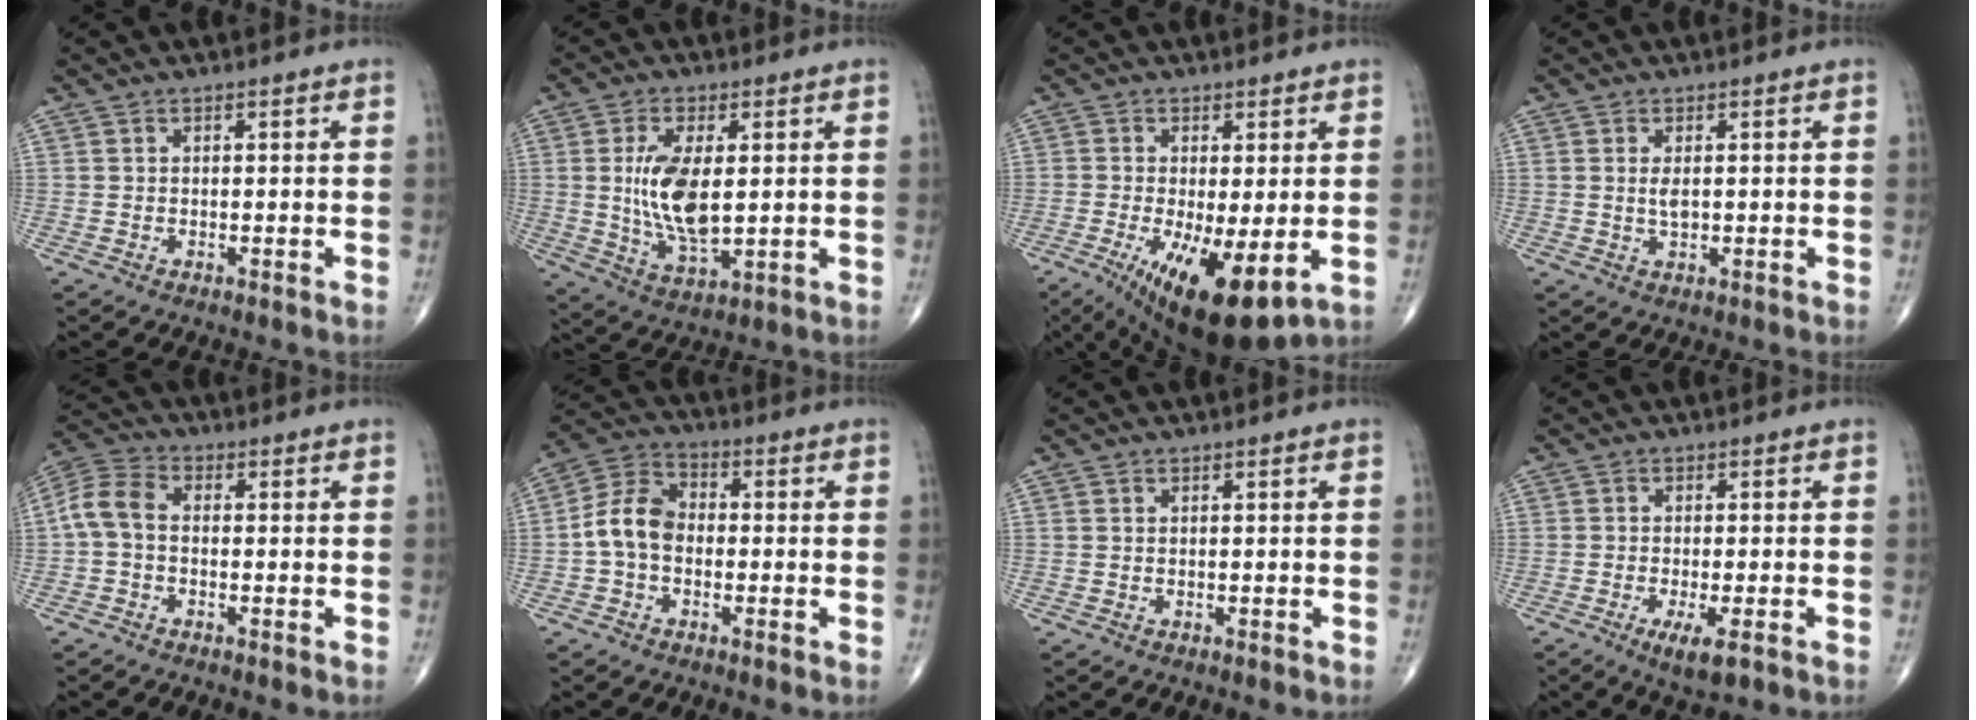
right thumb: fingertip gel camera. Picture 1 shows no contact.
{"total": 11.9, "force": [1.1, 5.4, 10.5], "torque": [-0.198, -0.020, 0.030]}
{"total": 13.0, "force": [-3.6, 4.1, 11.8], "torque": [-0.197, -0.024, -0.042]}
{"total": 2.3, "force": [0.3, 1.1, 2.0], "torque": [-0.036, -0.004, 0.008]}
{"total": 6.5, "force": [-0.5, 4.3, 4.9], "torque": [-0.098, 0.020, -0.024]}
{"total": 8.4, "force": [-1.2, 6.0, 5.7], "torque": [-0.099, 0.029, -0.037]}
{"total": 0.0}
{"total": 4.6, "force": [-2.1, 1.2, 4.0], "torque": [-0.070, -0.009, -0.034]}